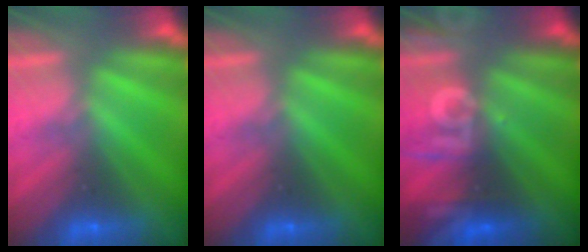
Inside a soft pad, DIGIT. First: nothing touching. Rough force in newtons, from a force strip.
{"total": 0.0}
{"total": 2.6}